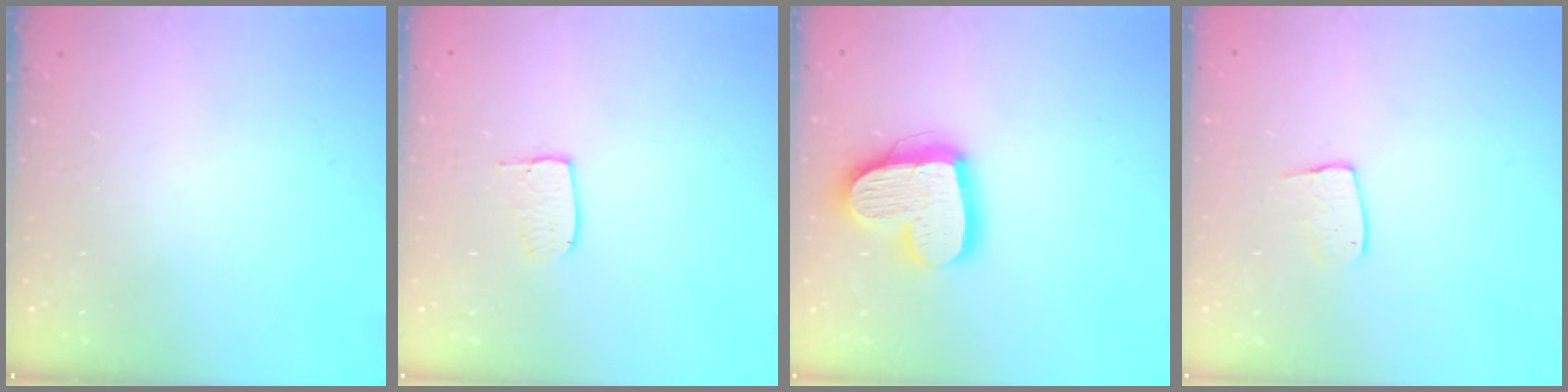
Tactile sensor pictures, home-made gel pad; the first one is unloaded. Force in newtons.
{"total": 5.5, "press": 5.5, "slide": 0.4}
{"total": 17.6, "press": 17.5, "slide": 1.9}
{"total": 6.1, "press": 6.1, "slide": 0.3}